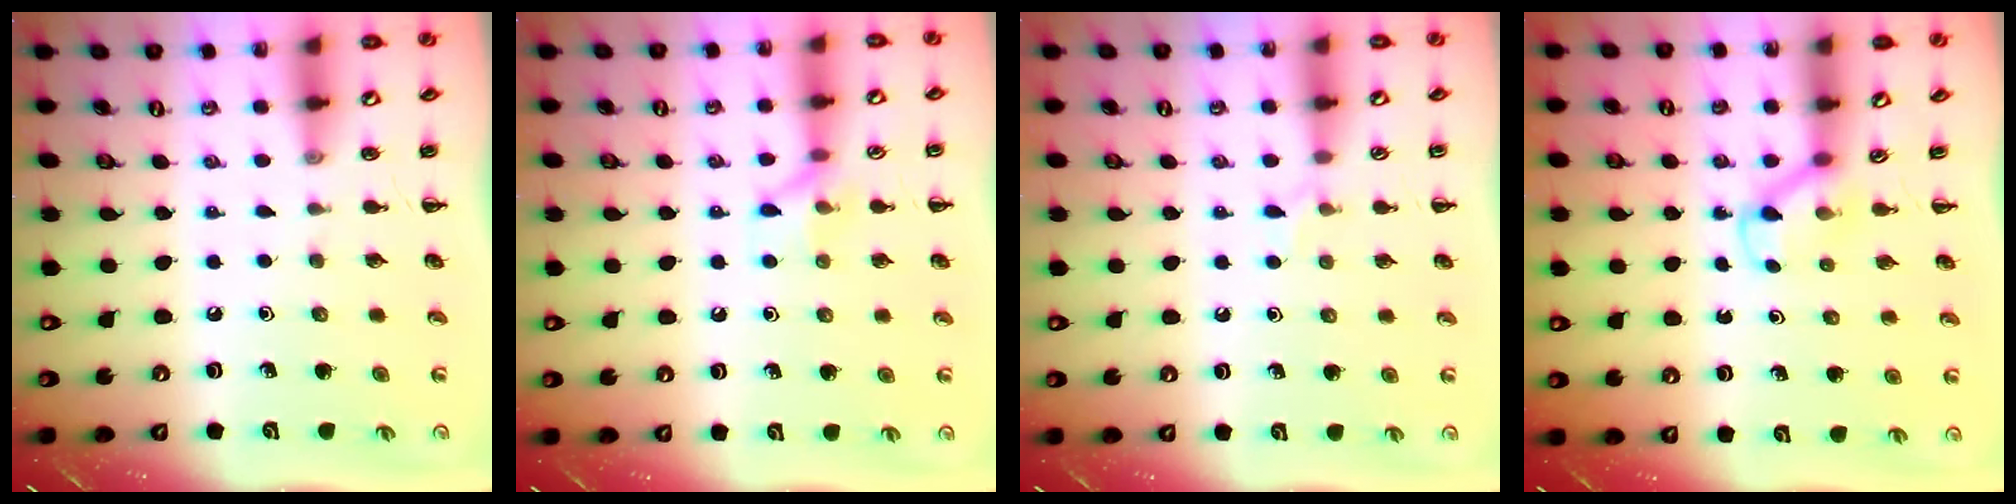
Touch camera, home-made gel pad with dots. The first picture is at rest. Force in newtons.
{"total": 7.2, "press": 7.0, "slide": 1.5}
{"total": 4.9, "press": 4.6, "slide": 1.6}
{"total": 3.6, "press": 3.4, "slide": 1.2}